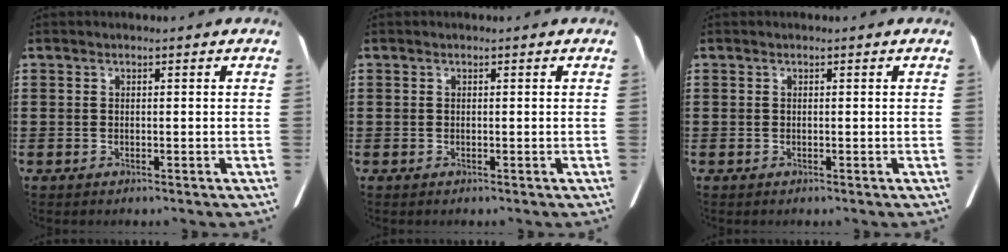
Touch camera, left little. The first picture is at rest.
{"total": 0.0}
{"total": 0.0}